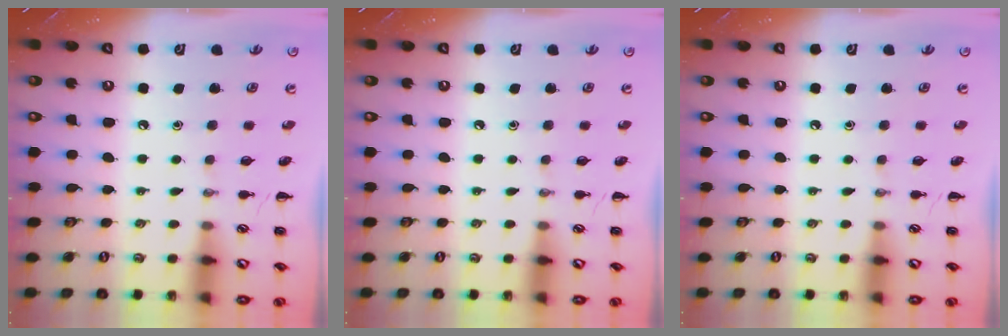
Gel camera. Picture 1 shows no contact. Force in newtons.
{"total": 0.0}
{"total": 0.0}